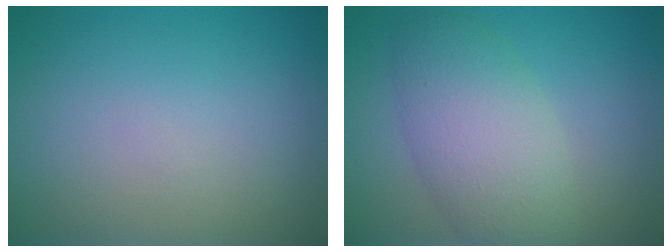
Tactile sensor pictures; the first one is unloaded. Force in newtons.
{"total": 5.8, "press": 5.8, "slide": 0.1}